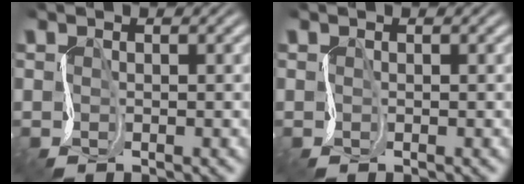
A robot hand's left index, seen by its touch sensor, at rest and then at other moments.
{"total": 0.0}